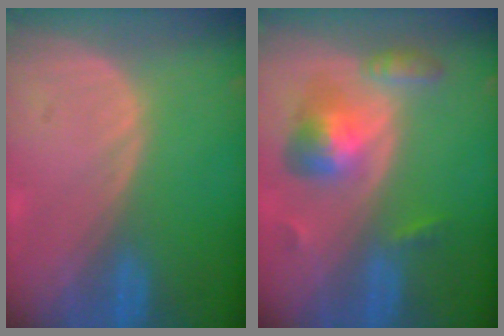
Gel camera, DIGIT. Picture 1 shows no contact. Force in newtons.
{"total": 6.5, "press": 6.0, "slide": 2.5}